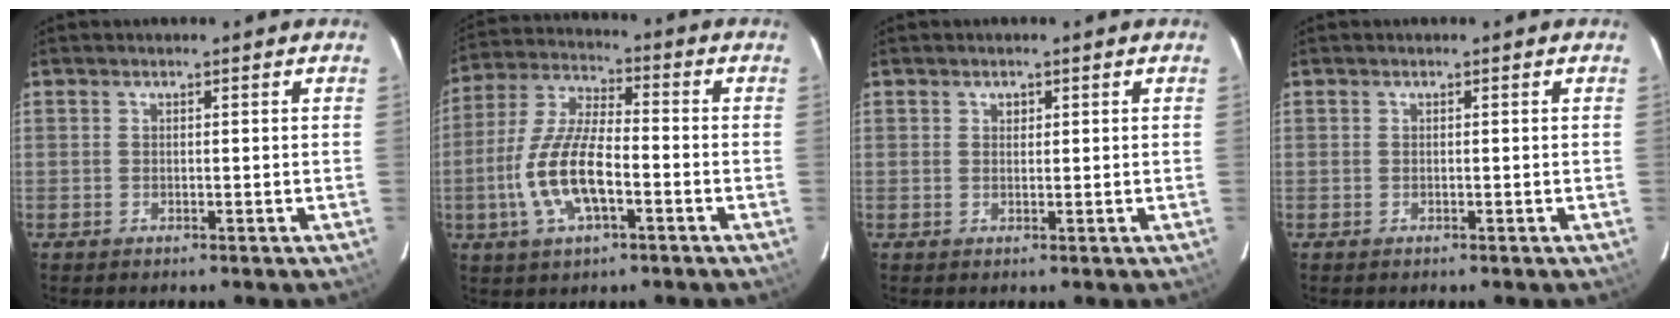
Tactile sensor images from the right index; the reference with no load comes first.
{"total": 13.1, "force": [-4.1, 4.8, 11.5], "torque": [-0.246, -0.002, -0.077]}
{"total": 0.9, "force": [0.3, 0.8, 0.2], "torque": [0.002, 0.005, 0.005]}
{"total": 0.0}